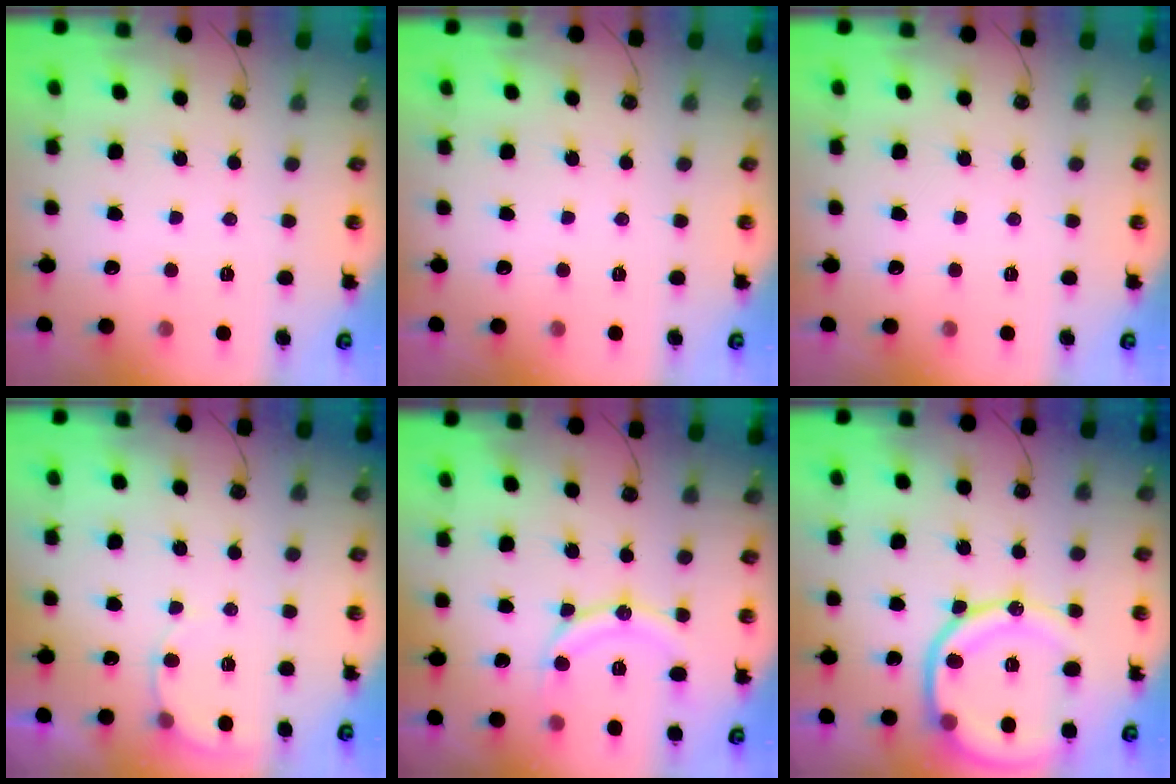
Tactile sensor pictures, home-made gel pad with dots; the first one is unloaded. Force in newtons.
{"total": 0.0}
{"total": 0.0}
{"total": 4.8, "press": 4.8, "slide": 0.4}
{"total": 11.8, "press": 11.7, "slide": 0.4}
{"total": 17.5, "press": 17.4, "slide": 1.9}